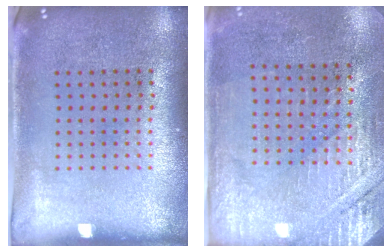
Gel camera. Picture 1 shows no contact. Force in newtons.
{"total": 2.8, "press": 2.7, "slide": 0.9}